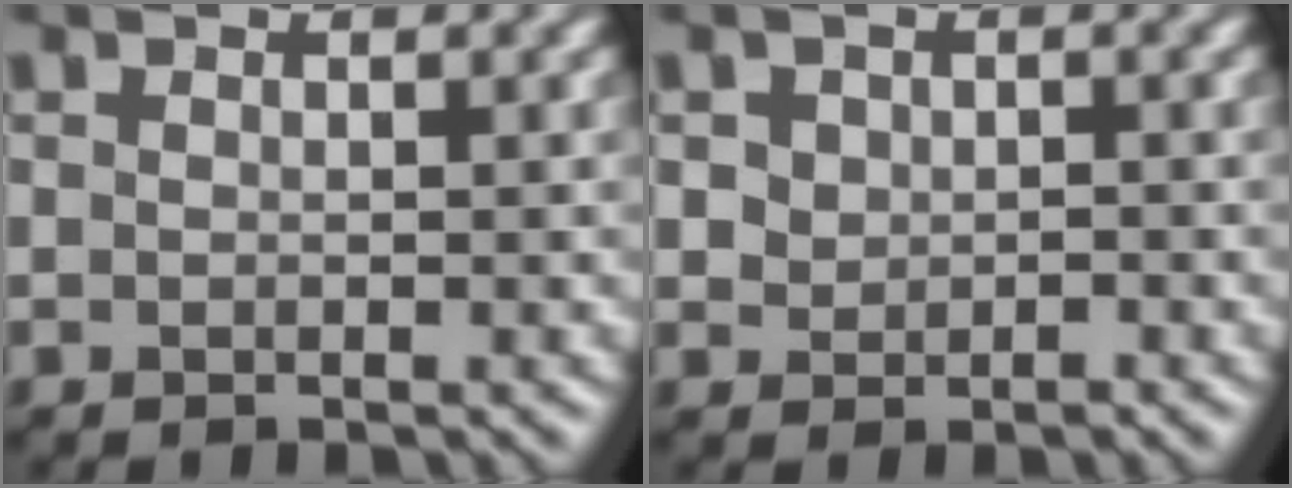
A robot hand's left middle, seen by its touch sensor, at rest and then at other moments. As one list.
[{"total": 1.6, "force": [0.2, 1.5, 0.6], "torque": [-0.008, -0.001, 0.005]}]